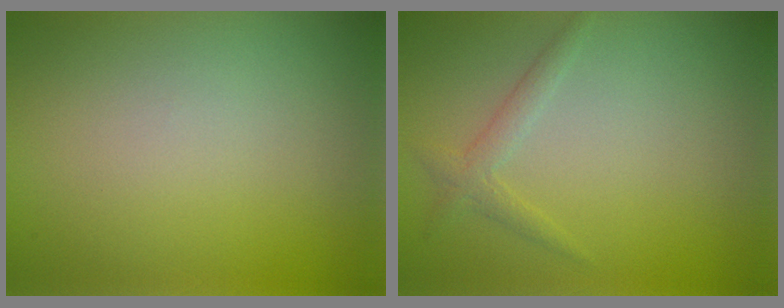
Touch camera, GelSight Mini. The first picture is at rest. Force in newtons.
{"total": 1.6, "press": 1.6, "slide": 0.1}